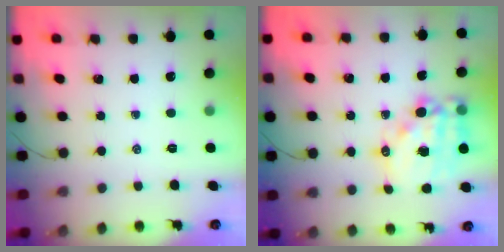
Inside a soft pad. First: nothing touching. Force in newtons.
{"total": 15.4, "press": 15.2, "slide": 2.3}